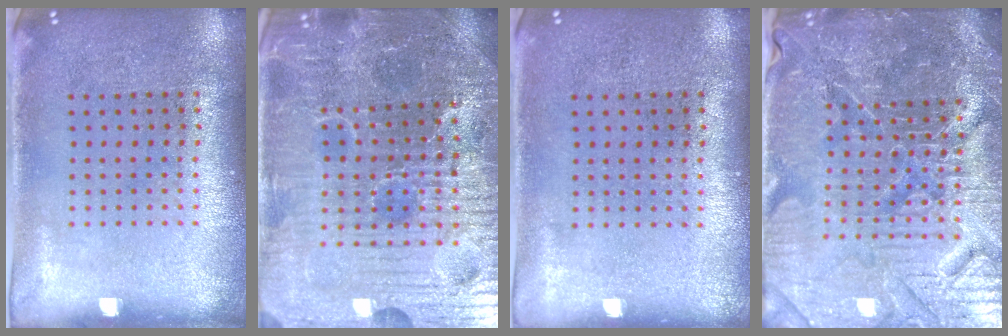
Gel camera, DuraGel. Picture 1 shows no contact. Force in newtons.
{"total": 6.0, "press": 5.7, "slide": 2.0}
{"total": 0.0}
{"total": 6.0, "press": 5.5, "slide": 2.3}